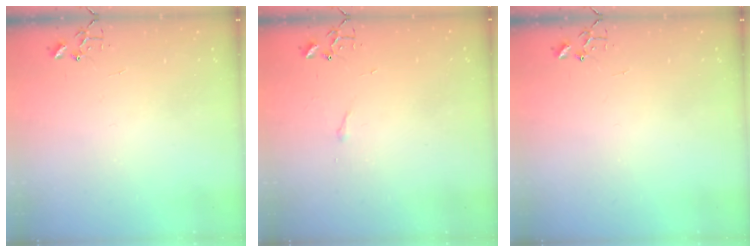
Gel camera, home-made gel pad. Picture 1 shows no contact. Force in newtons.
{"total": 2.9, "press": 2.9, "slide": 0.5}
{"total": 0.0}